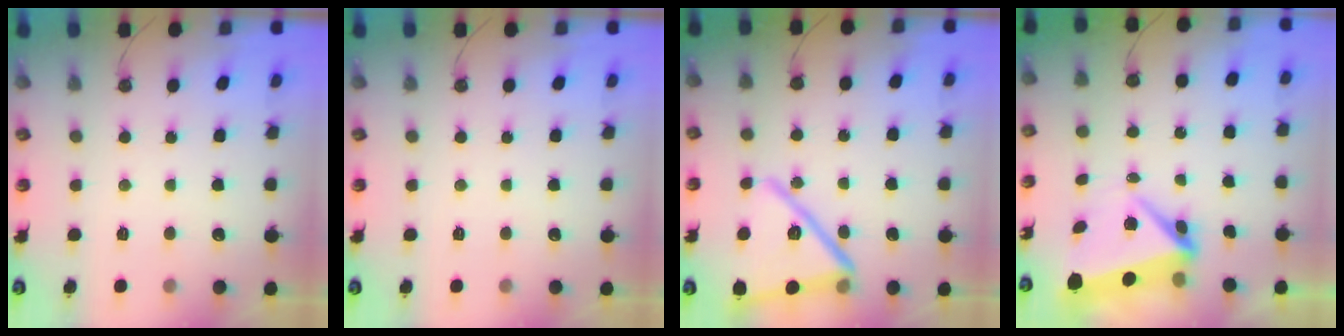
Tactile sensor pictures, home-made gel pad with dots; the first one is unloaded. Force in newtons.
{"total": 0.0}
{"total": 17.9, "press": 16.8, "slide": 6.2}
{"total": 6.3, "press": 5.9, "slide": 2.2}